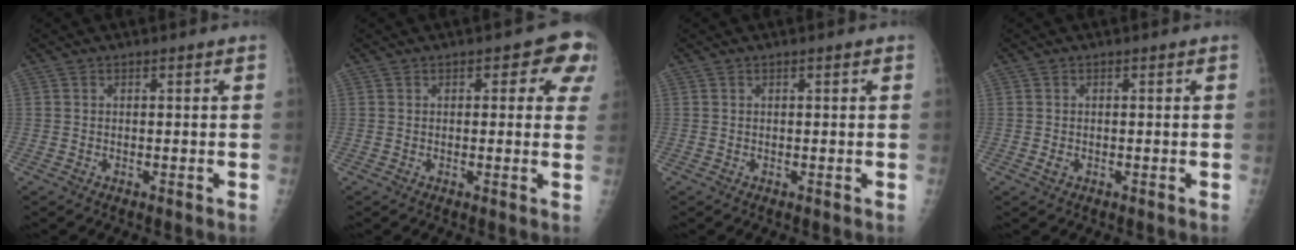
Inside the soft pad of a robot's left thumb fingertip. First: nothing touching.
{"total": 6.6, "force": [2.7, 3.5, 4.8], "torque": [-0.007, -0.001, 0.019]}
{"total": 0.6, "force": [0.3, 0.1, 0.5], "torque": [-0.008, 0.001, 0.003]}
{"total": 1.0, "force": [-0.2, 0.7, 0.6], "torque": [-0.012, -0.002, -0.003]}